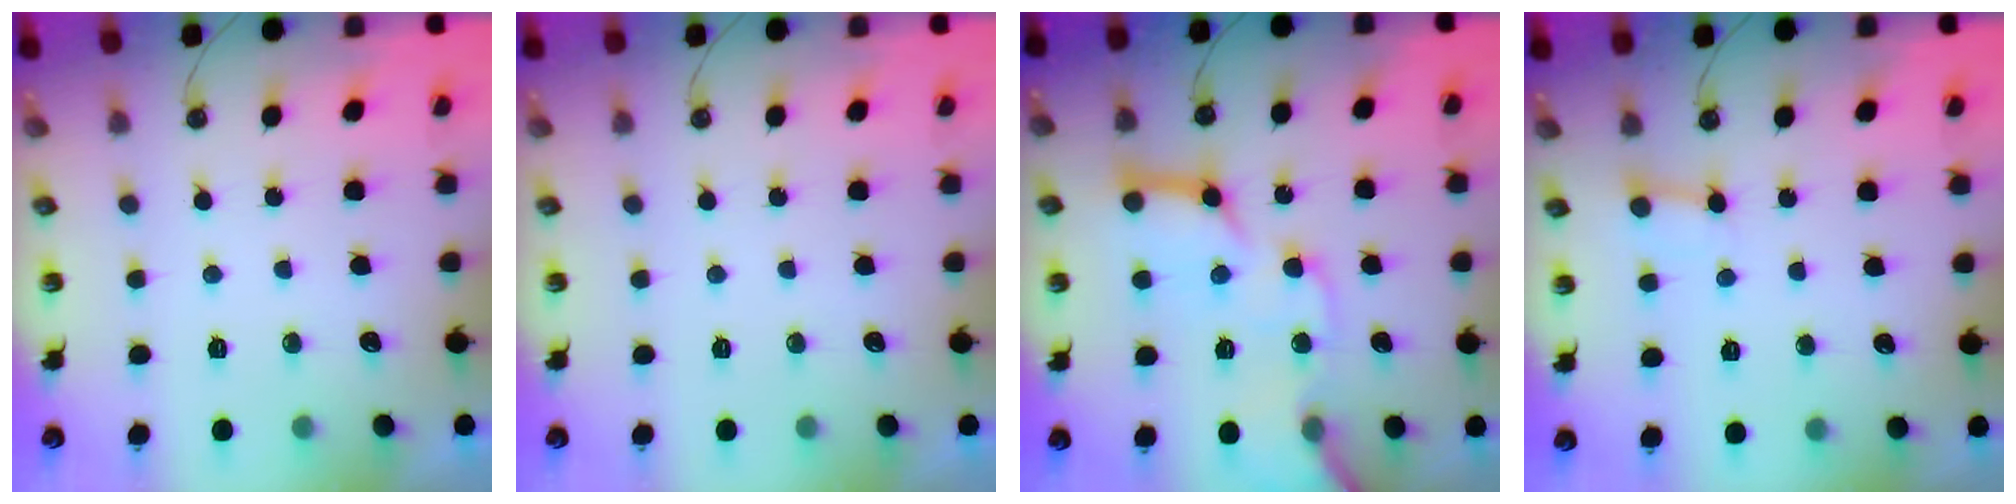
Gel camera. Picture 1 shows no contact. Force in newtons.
{"total": 0.0}
{"total": 18.9, "press": 18.7, "slide": 2.5}
{"total": 2.5, "press": 2.4, "slide": 0.4}